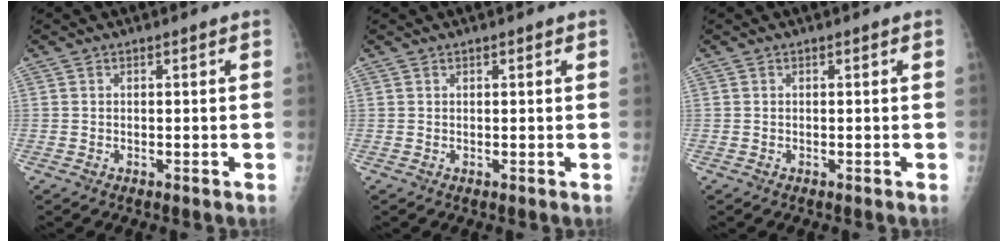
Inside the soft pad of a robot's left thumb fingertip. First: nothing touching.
{"total": 0.8, "force": [0.4, 0.2, 0.7], "torque": [-0.010, 0.001, 0.006]}
{"total": 0.0}